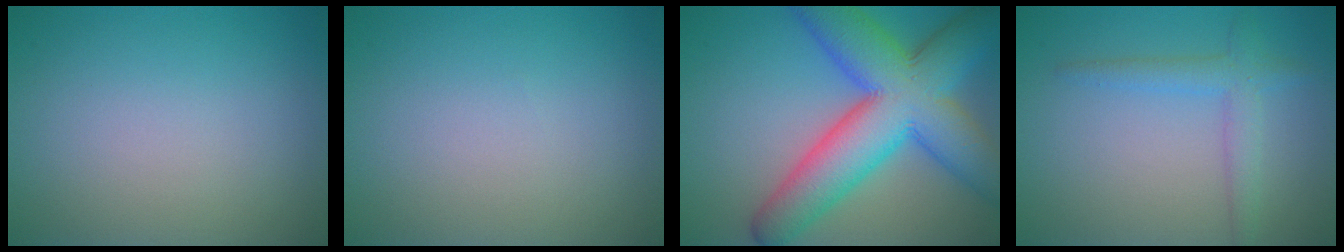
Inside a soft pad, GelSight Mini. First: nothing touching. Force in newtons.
{"total": 0.0}
{"total": 12.1, "press": 12.1, "slide": 0.5}
{"total": 2.7, "press": 2.7, "slide": 0.0}